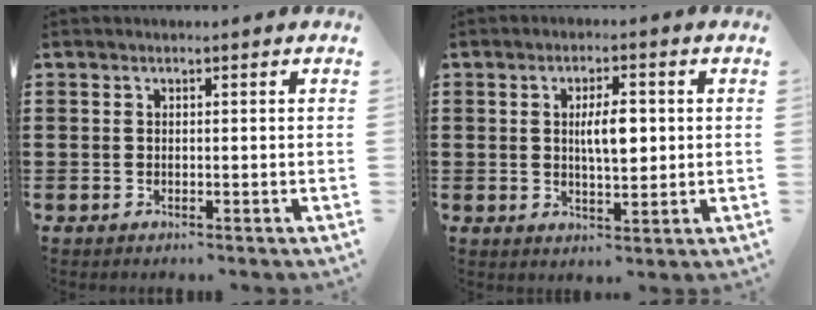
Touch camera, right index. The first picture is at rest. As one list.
[{"total": 5.5, "force": [0.7, 2.0, 5.1], "torque": [-0.082, 0.002, 0.005]}]